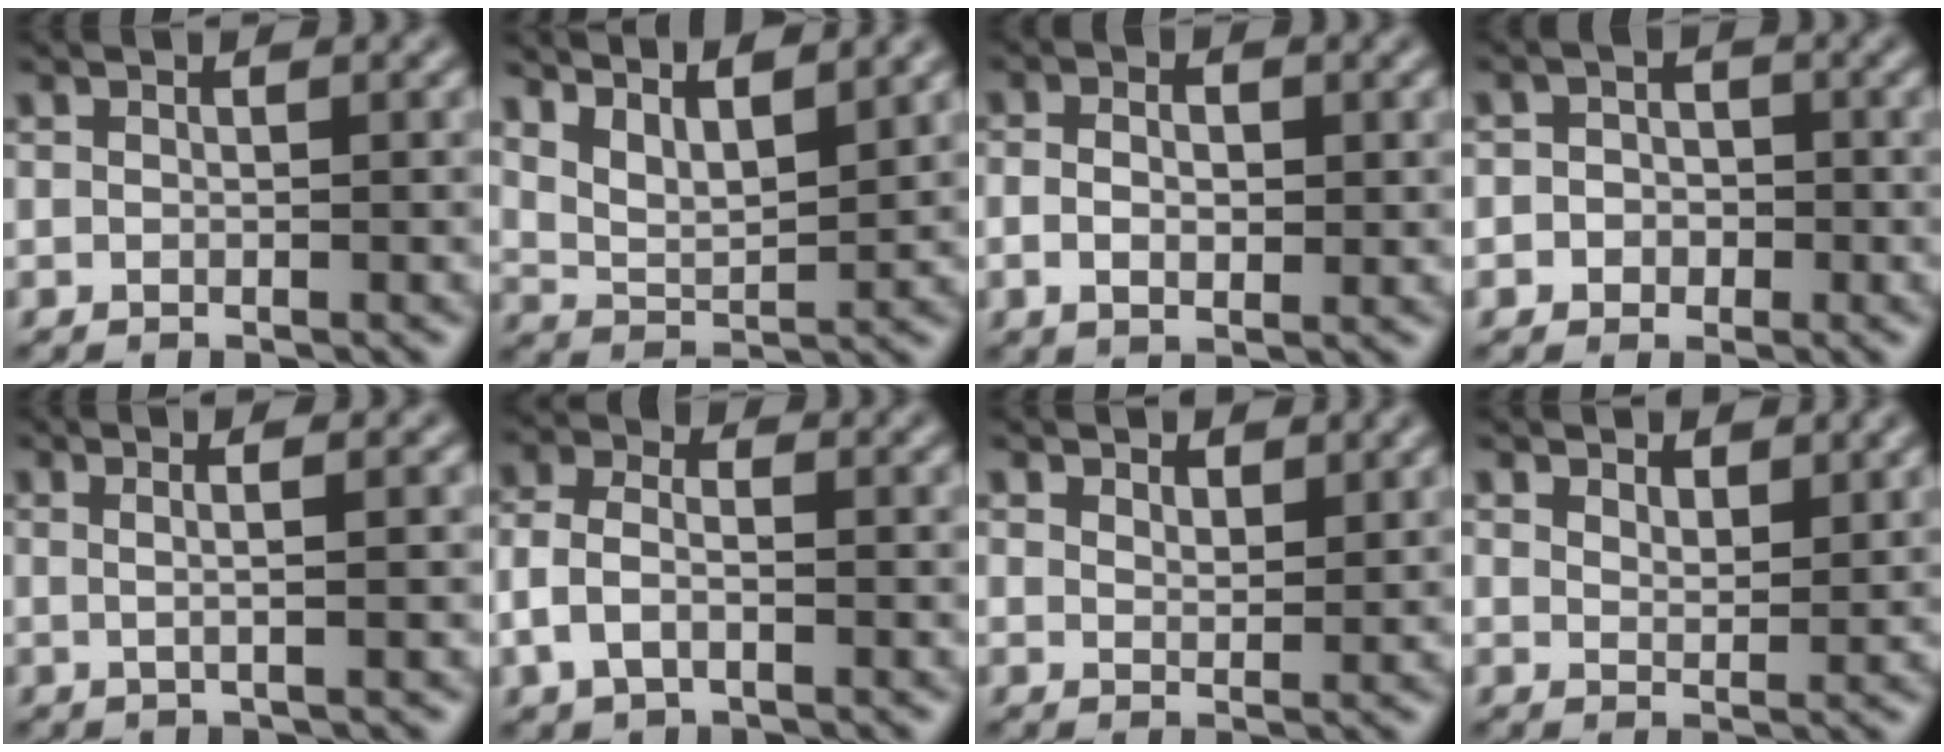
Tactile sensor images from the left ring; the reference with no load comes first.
{"total": 5.9, "force": [4.7, 1.8, 3.1], "torque": [-0.062, 0.012, 0.071]}
{"total": 2.8, "force": [0.0, 1.7, 2.2], "torque": [-0.046, -0.002, 0.000]}
{"total": 2.6, "force": [-0.5, 2.4, 0.7], "torque": [0.015, 0.010, -0.031]}
{"total": 3.1, "force": [1.0, 1.1, 2.8], "torque": [-0.032, 0.008, -0.016]}
{"total": 3.5, "force": [-1.0, 2.2, 2.5], "torque": [-0.064, 0.005, -0.028]}
{"total": 2.5, "force": [2.2, 0.8, 0.8], "torque": [-0.017, 0.002, 0.036]}
{"total": 2.9, "force": [2.6, 0.9, 1.0], "torque": [-0.023, 0.002, 0.040]}